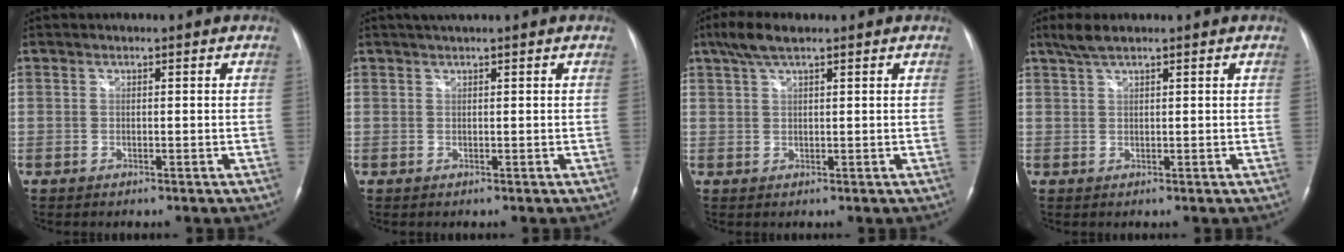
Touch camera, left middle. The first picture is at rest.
{"total": 2.2, "force": [1.8, -0.1, 1.3], "torque": [-0.020, 0.020, 0.032]}
{"total": 4.4, "force": [3.1, 0.8, 3.0], "torque": [-0.068, 0.017, 0.061]}
{"total": 2.9, "force": [2.3, 0.4, 1.8], "torque": [-0.046, 0.011, 0.048]}